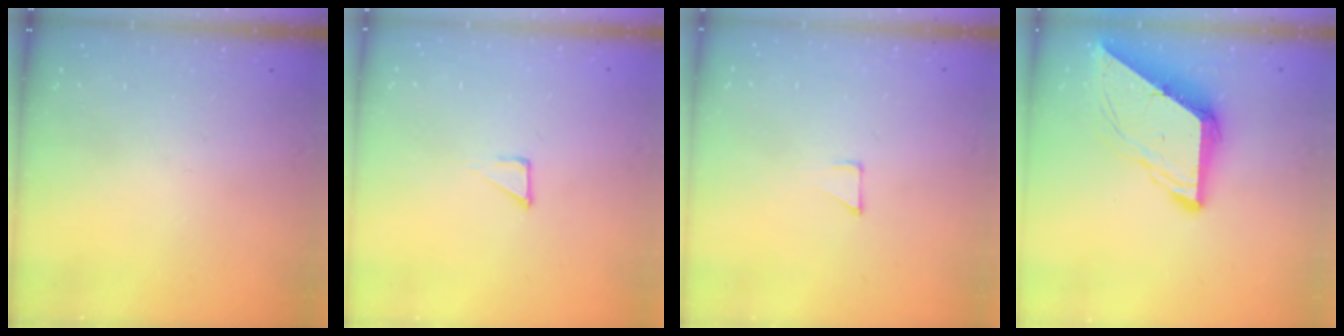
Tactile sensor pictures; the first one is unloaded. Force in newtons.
{"total": 2.3, "press": 2.3, "slide": 0.1}
{"total": 2.8, "press": 2.8, "slide": 0.2}
{"total": 10.2, "press": 10.1, "slide": 1.2}